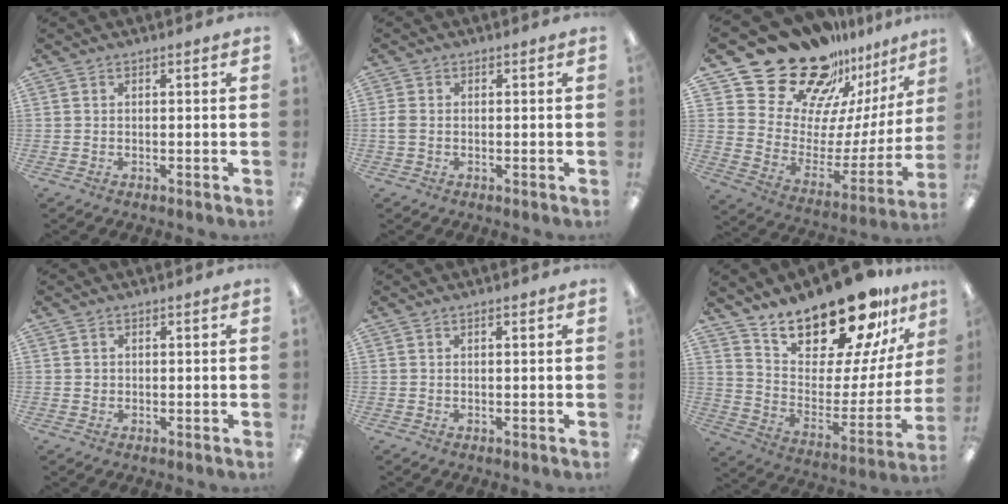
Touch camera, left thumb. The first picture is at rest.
{"total": 2.3, "force": [-0.2, 1.6, 1.7], "torque": [-0.038, 0.003, -0.005]}
{"total": 26.0, "force": [21.1, 12.2, 9.2], "torque": [-0.151, -0.149, 0.392]}
{"total": 0.9, "force": [0.4, 0.8, 0.0], "torque": [-0.001, 0.004, 0.006]}
{"total": 0.6, "force": [0.5, 0.1, 0.3], "torque": [-0.007, 0.001, 0.009]}
{"total": 23.3, "force": [19.6, 7.2, 10.4], "torque": [-0.165, -0.148, 0.334]}